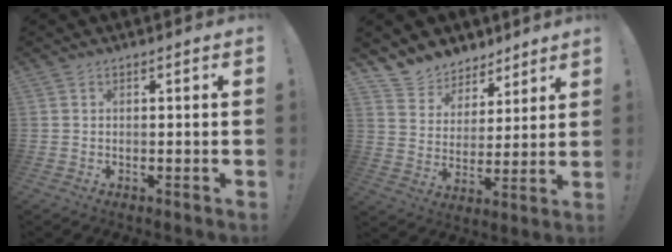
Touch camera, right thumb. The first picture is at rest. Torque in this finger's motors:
{"motor_torque": [-0.38, 0.46, -0.08, 0.30, 0.01]}